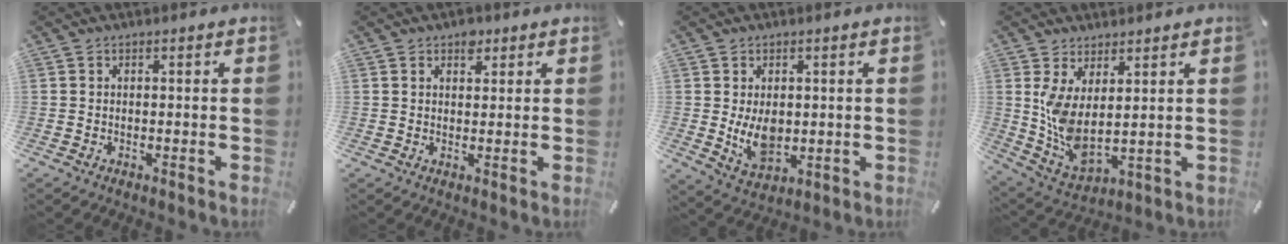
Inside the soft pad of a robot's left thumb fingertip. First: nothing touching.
{"total": 2.8, "force": [1.8, 1.9, 1.0], "torque": [0.001, -0.006, 0.027]}
{"total": 7.7, "force": [0.3, 5.4, 5.4], "torque": [-0.107, -0.011, 0.002]}
{"total": 7.6, "force": [3.1, 3.5, 6.0], "torque": [-0.142, -0.043, 0.058]}